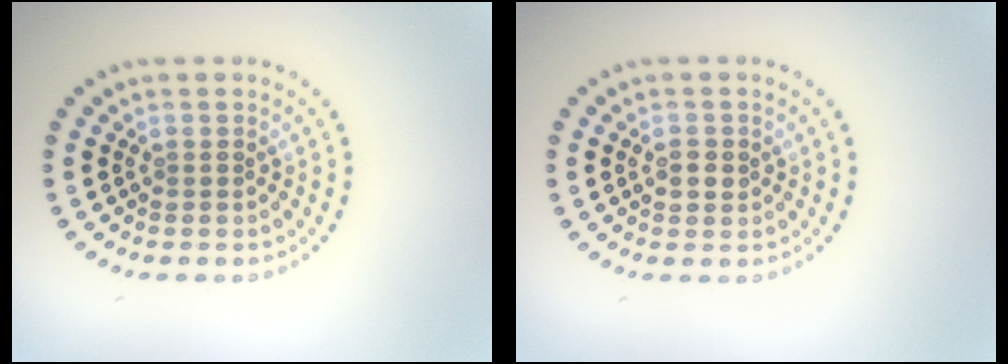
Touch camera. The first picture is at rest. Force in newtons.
{"total": 1.5, "press": 1.4, "slide": 0.2}